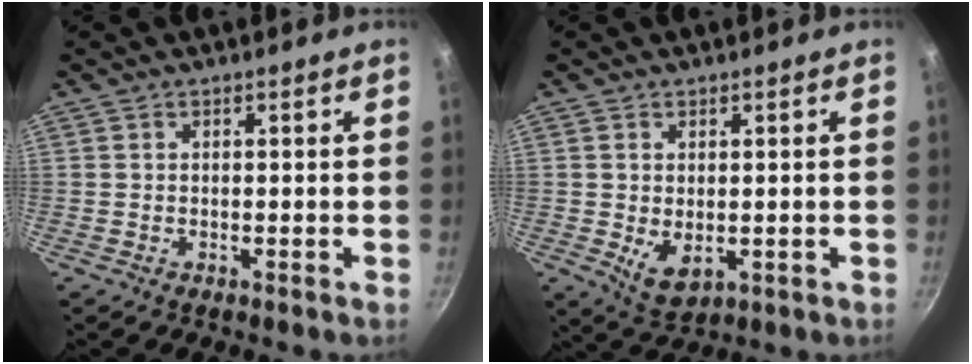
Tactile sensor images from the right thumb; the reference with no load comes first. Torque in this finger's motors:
{"motor_torque": [-0.29, 0.29, 0.29, 0.51, 0.07]}